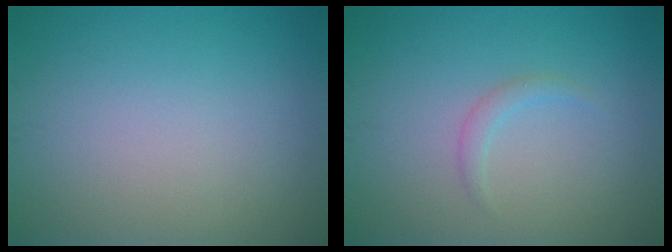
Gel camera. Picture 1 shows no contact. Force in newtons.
{"total": 1.1, "press": 1.1, "slide": 0.0}